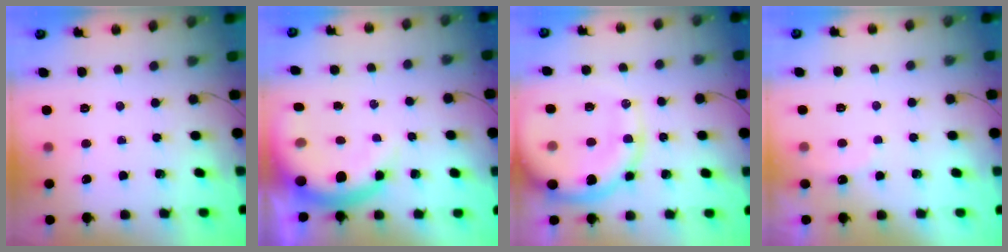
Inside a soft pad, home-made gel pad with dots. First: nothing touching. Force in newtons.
{"total": 11.0, "press": 10.8, "slide": 2.1}
{"total": 17.9, "press": 17.5, "slide": 3.8}
{"total": 5.3, "press": 5.2, "slide": 0.9}